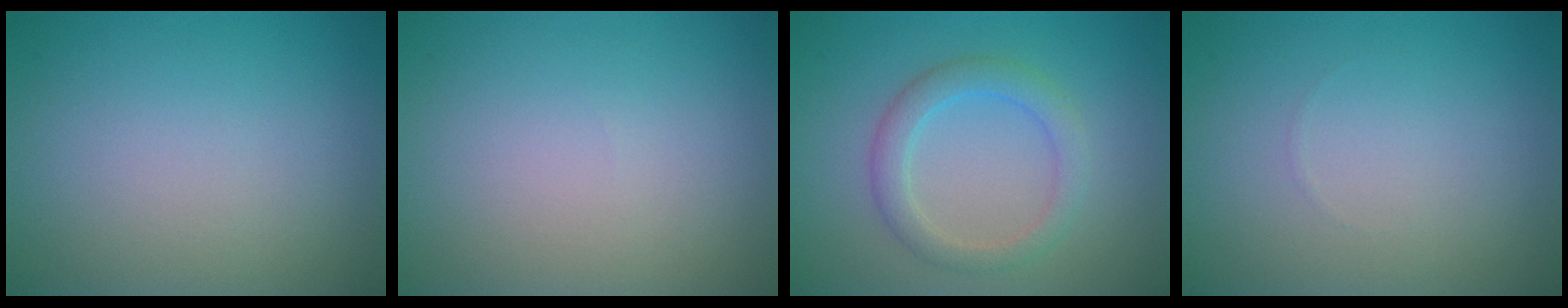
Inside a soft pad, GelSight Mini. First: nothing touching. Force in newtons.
{"total": 0.0}
{"total": 1.9, "press": 1.9, "slide": 0.2}
{"total": 0.0}